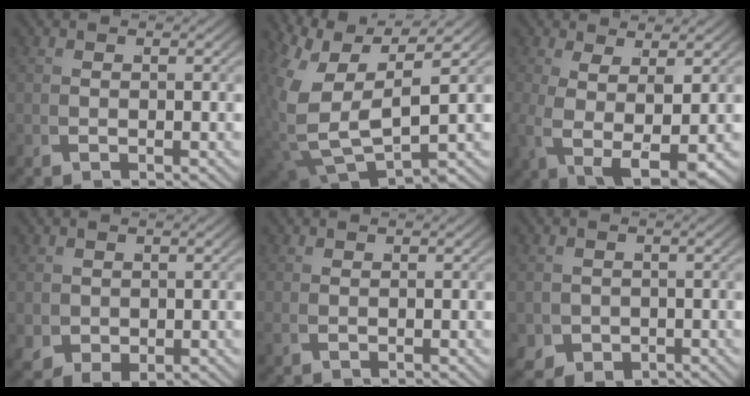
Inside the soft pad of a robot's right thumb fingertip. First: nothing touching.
{"total": 12.8, "force": [0.9, 8.7, 9.4], "torque": [-0.235, -0.062, 0.049]}
{"total": 7.4, "force": [-0.4, 3.6, 6.5], "torque": [-0.146, -0.039, 0.022]}
{"total": 3.4, "force": [0.0, 2.8, 1.9], "torque": [-0.047, -0.028, 0.027]}
{"total": 0.7, "force": [0.7, -0.1, 0.2], "torque": [-0.006, 0.001, 0.016]}
{"total": 4.9, "force": [-1.7, 4.0, 2.3], "torque": [-0.052, -0.038, -0.005]}